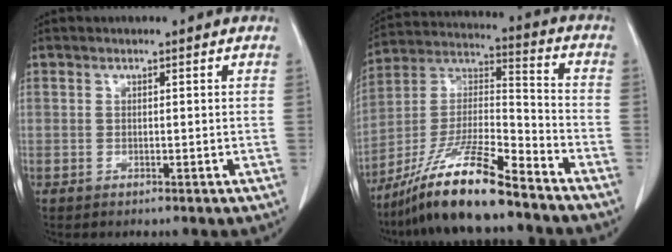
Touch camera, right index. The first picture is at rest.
{"total": 17.1, "force": [-12.8, 2.0, 11.3], "torque": [-0.232, -0.012, -0.232]}